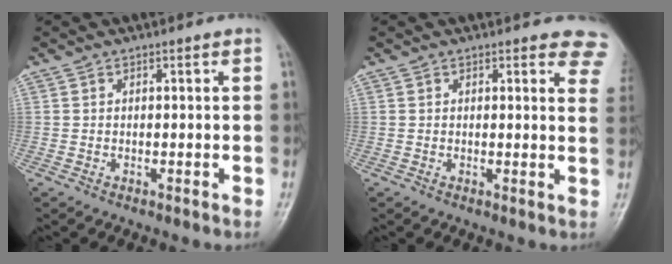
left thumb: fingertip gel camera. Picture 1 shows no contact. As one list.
[{"total": 6.2, "force": [5.2, 2.4, 2.2], "torque": [0.015, -0.022, 0.031]}]